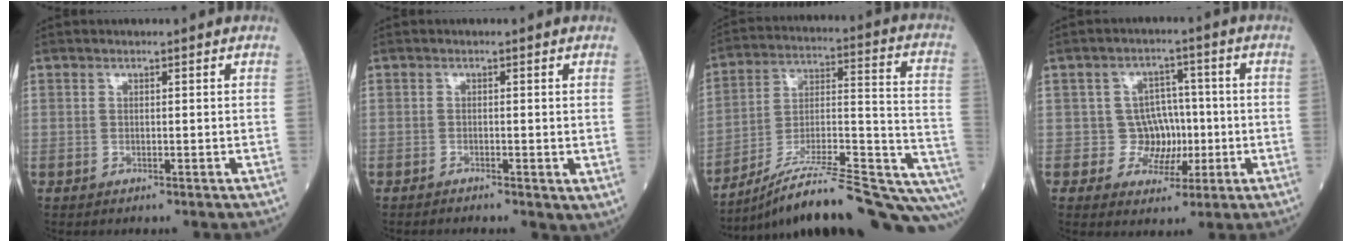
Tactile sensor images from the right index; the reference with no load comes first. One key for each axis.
{"total": 1.6, "fx": -0.6, "fy": 0.7, "fz": 1.3, "tx": -0.018, "ty": -0.001, "tz": -0.009}
{"total": 27.7, "fx": -22.6, "fy": 2.2, "fz": 15.8, "tx": -0.159, "ty": 0.011, "tz": -0.338}
{"total": 5.5, "fx": -0.5, "fy": 5.3, "fz": 1.4, "tx": 0.000, "ty": 0.017, "tz": -0.006}